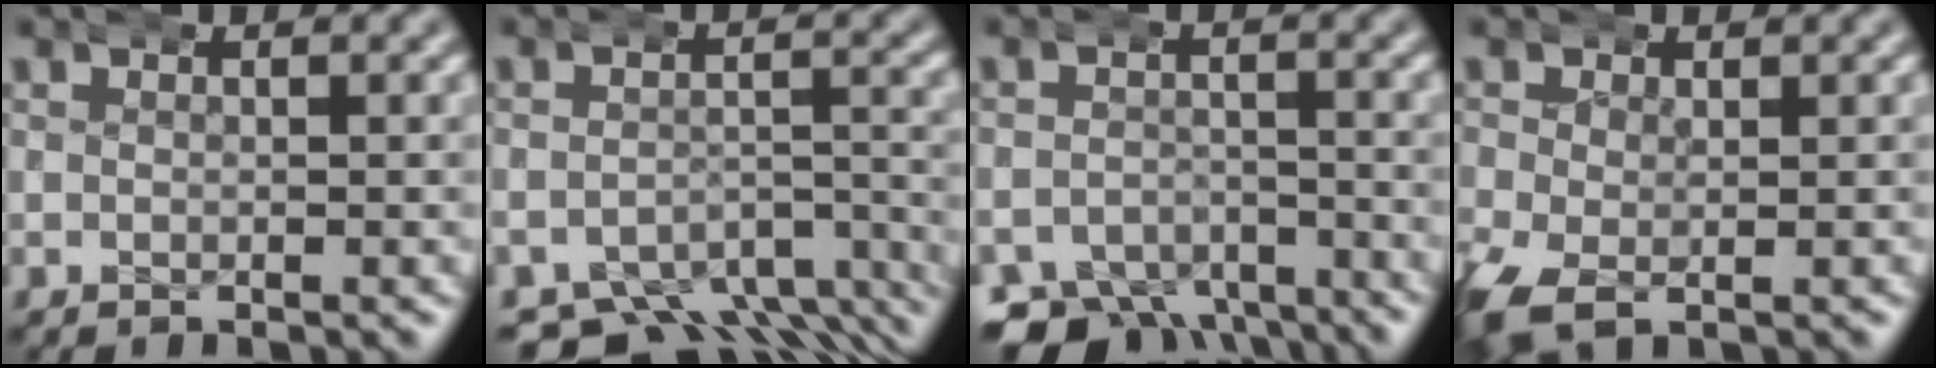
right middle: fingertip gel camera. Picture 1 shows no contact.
{"total": 8.6, "force": [-6.6, 4.0, 3.6], "torque": [-0.038, -0.029, -0.097]}
{"total": 7.8, "force": [-6.2, 4.1, 2.3], "torque": [-0.021, -0.030, -0.099]}
{"total": 3.8, "force": [-2.0, 2.5, 2.1], "torque": [-0.061, -0.017, -0.025]}